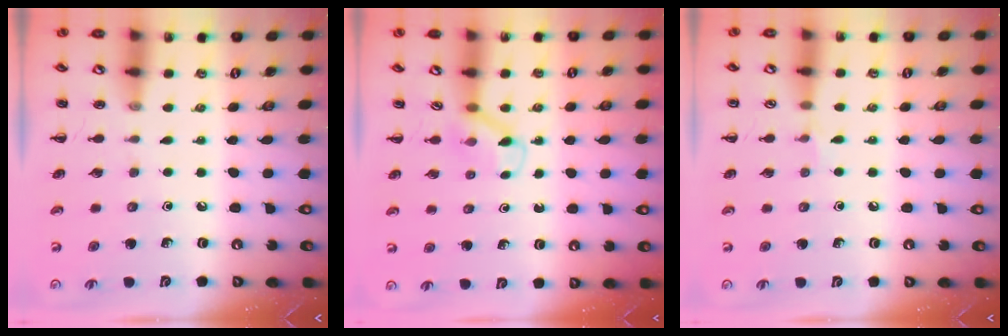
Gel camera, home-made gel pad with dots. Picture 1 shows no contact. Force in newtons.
{"total": 2.6, "press": 2.4, "slide": 0.9}
{"total": 3.7, "press": 3.5, "slide": 1.3}